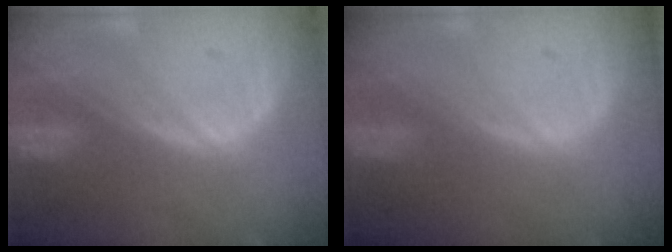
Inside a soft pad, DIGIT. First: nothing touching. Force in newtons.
{"total": 0.0}